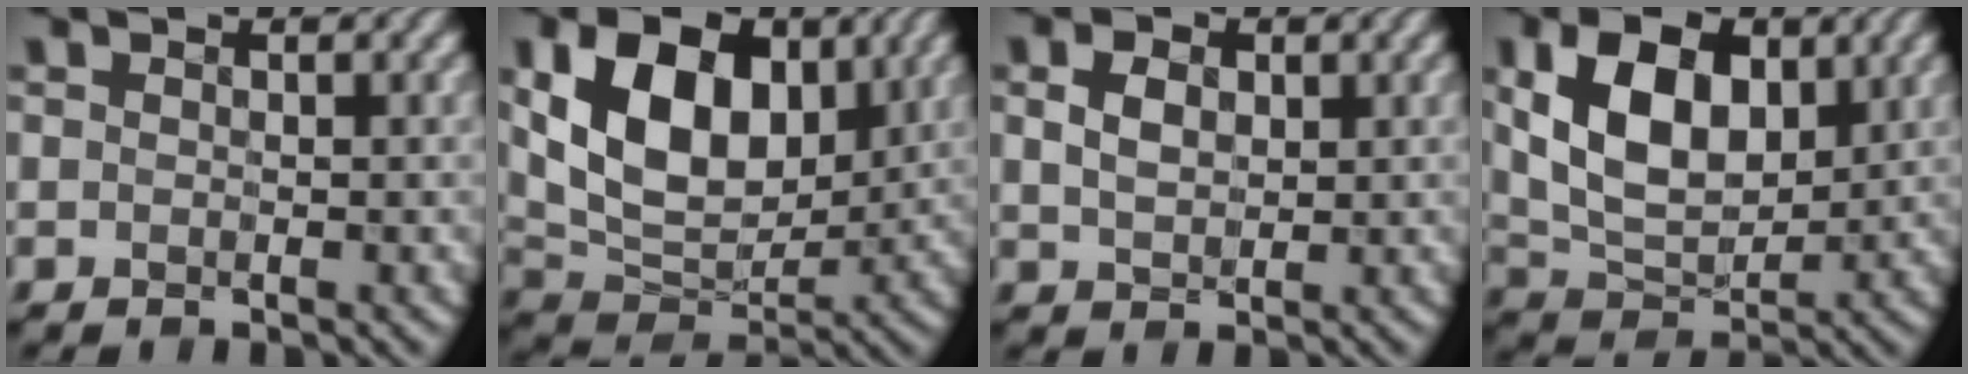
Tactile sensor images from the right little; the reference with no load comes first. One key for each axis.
{"total": 10.9, "fx": 2.4, "fy": 7.1, "fz": 8.0, "tx": -0.155, "ty": -0.002, "tz": 0.047}
{"total": 1.9, "fx": 0.1, "fy": 1.4, "fz": 1.3, "tx": -0.037, "ty": -0.001, "tz": 0.013}
{"total": 8.7, "fx": 2.0, "fy": 5.2, "fz": 6.6, "tx": -0.140, "ty": 0.000, "tz": 0.040}